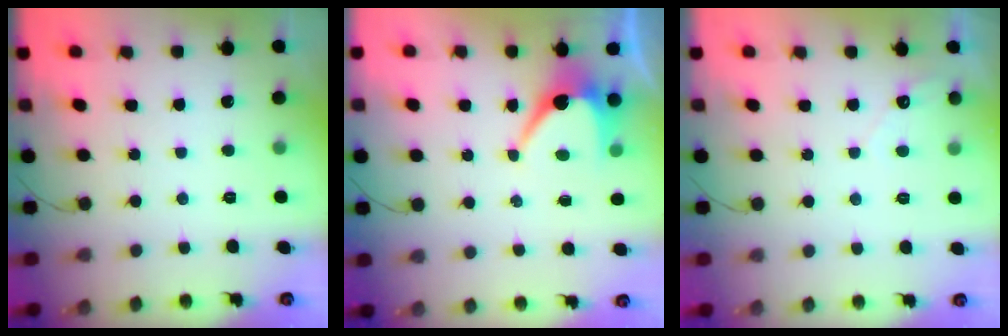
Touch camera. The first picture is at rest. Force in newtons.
{"total": 6.8, "press": 6.8, "slide": 0.6}
{"total": 2.9, "press": 2.9, "slide": 0.1}